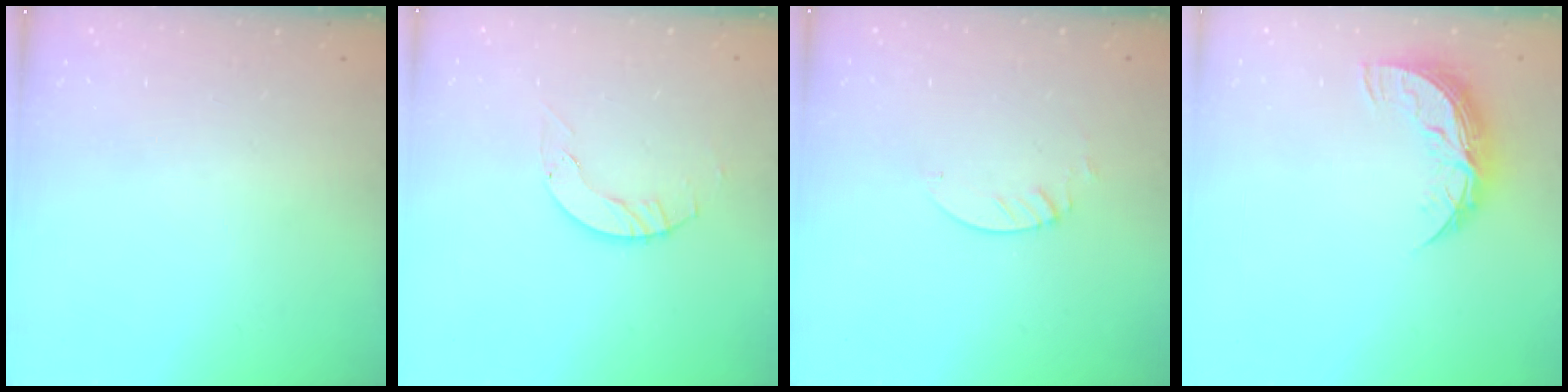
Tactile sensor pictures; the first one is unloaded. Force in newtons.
{"total": 4.5, "press": 4.5, "slide": 0.5}
{"total": 1.3, "press": 1.3, "slide": 0.1}
{"total": 9.1, "press": 9.1, "slide": 0.4}